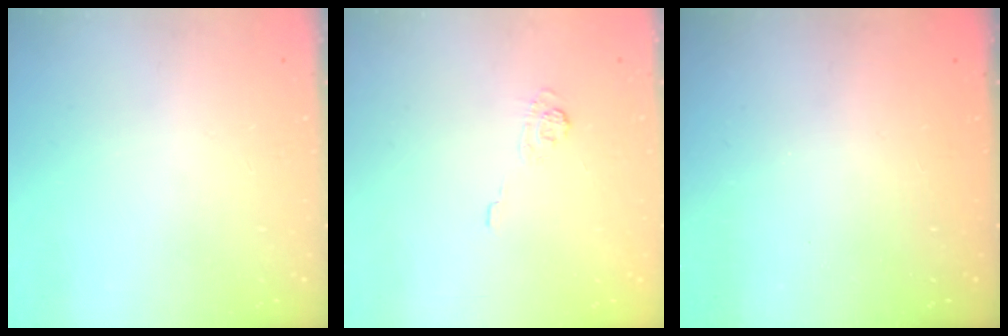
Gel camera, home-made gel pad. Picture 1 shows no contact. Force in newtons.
{"total": 3.6, "press": 3.3, "slide": 1.5}
{"total": 2.4, "press": 2.2, "slide": 0.8}